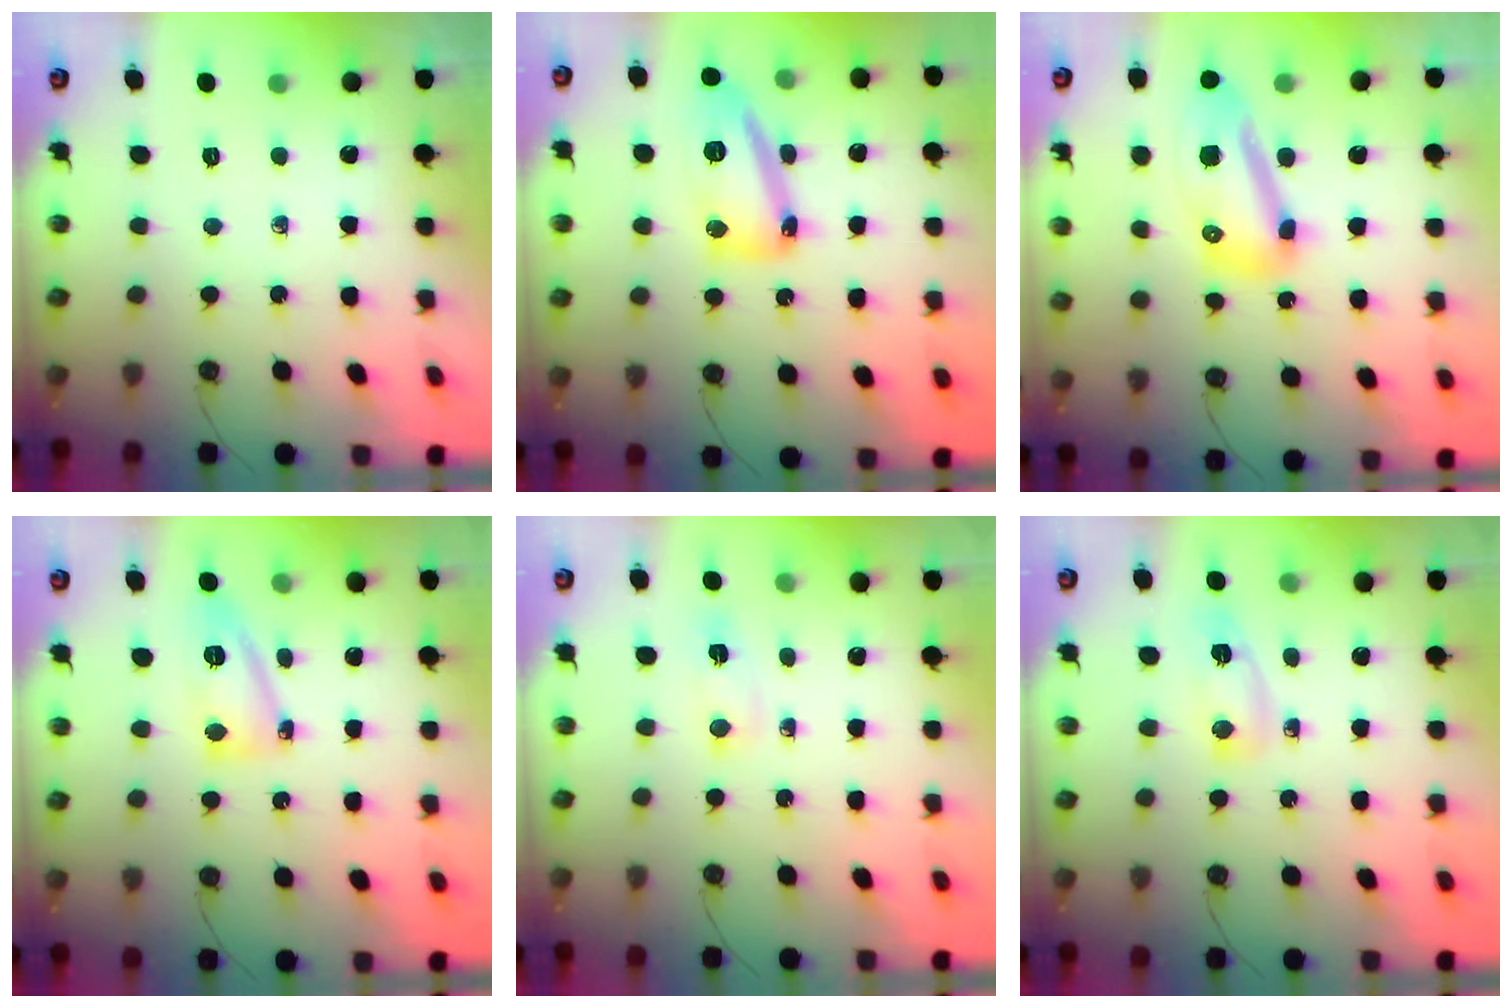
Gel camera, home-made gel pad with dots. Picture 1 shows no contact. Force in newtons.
{"total": 14.3, "press": 14.3, "slide": 1.2}
{"total": 13.8, "press": 13.7, "slide": 1.6}
{"total": 12.8, "press": 12.7, "slide": 1.3}
{"total": 2.6, "press": 2.3, "slide": 1.1}
{"total": 5.5, "press": 5.2, "slide": 1.5}